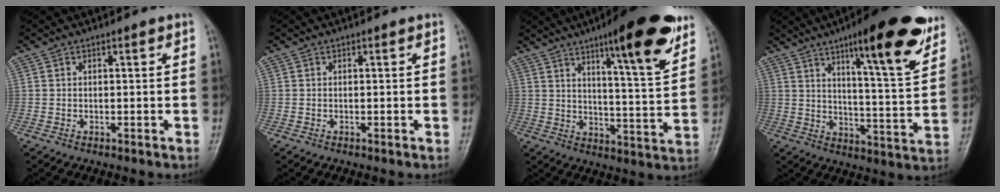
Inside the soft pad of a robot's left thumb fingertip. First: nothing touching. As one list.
[{"total": 0.0}, {"total": 17.8, "force": [10.8, 3.2, 13.8], "torque": [-0.172, -0.056, 0.158]}, {"total": 19.8, "force": [11.9, 4.0, 15.3], "torque": [-0.184, -0.057, 0.173]}]